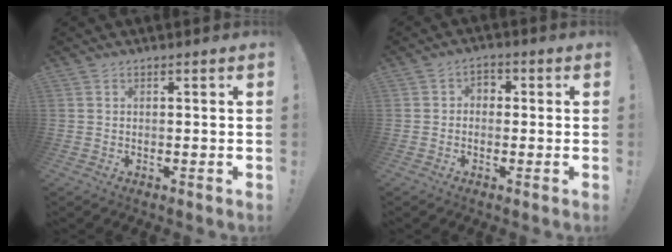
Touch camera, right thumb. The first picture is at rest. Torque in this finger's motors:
{"motor_torque": [0.25, 0.36, 0.04, -0.10, 0.00]}